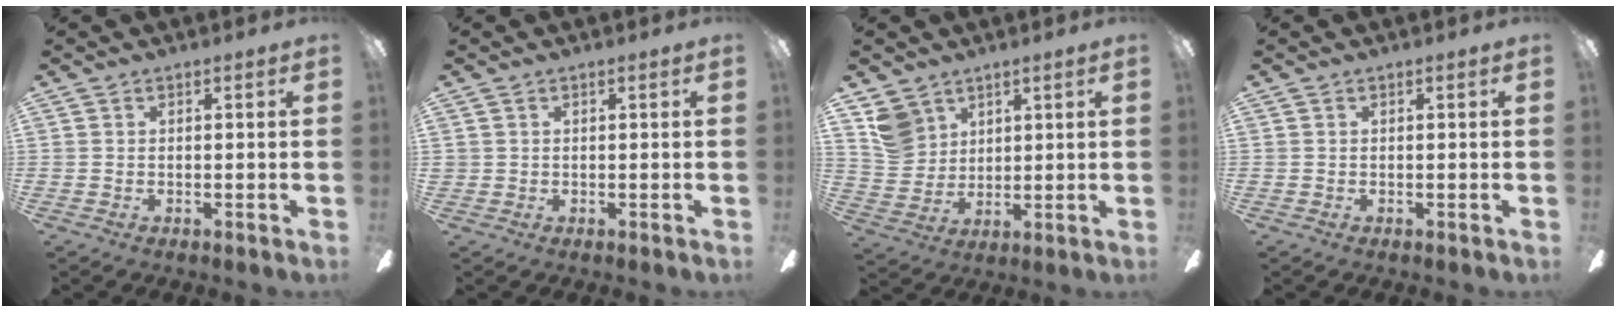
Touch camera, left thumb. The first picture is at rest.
{"total": 0.6, "force": [0.0, 0.6, -0.1], "torque": [0.002, 0.002, -0.001]}
{"total": 8.6, "force": [4.9, 6.7, 2.2], "torque": [-0.046, -0.013, 0.100]}
{"total": 0.0}